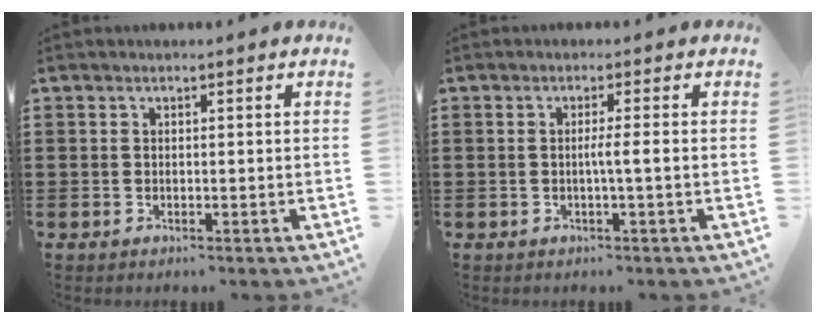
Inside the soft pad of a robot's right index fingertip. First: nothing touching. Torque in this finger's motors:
{"motor_torque": [0.42, -0.31, 0.06, 0.08]}